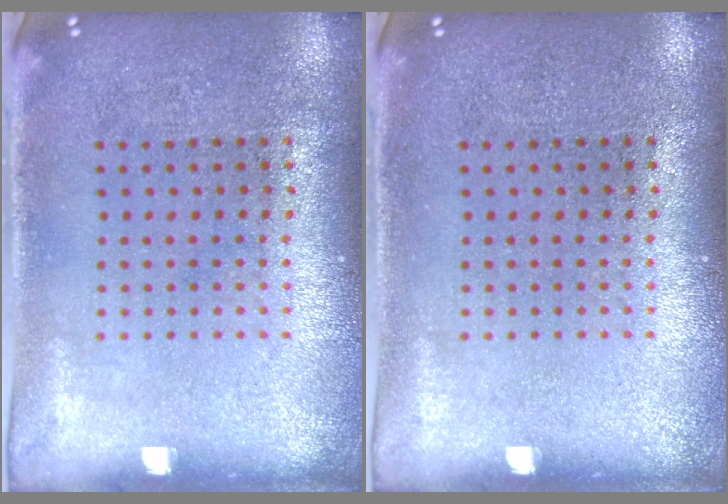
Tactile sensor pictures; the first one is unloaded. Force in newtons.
{"total": 0.0}